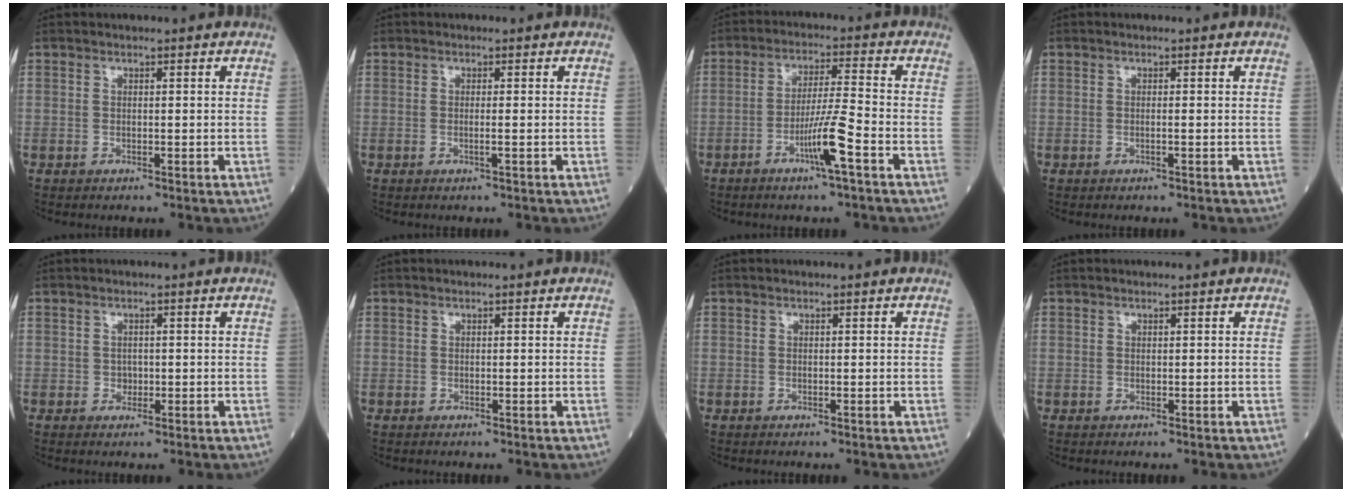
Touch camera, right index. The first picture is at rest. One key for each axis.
{"total": 1.2, "fx": -0.3, "fy": -0.3, "fz": 1.1, "tx": -0.023, "ty": -0.002, "tz": -0.007}
{"total": 7.5, "fx": -3.5, "fy": -0.7, "fz": 6.6, "tx": -0.128, "ty": -0.004, "tz": -0.066}
{"total": 0.7, "fx": -0.2, "fy": -0.2, "fz": 0.7, "tx": -0.014, "ty": 0.000, "tz": -0.004}
{"total": 1.1, "fx": -0.2, "fy": 0.8, "fz": 0.6, "tx": -0.009, "ty": 0.001, "tz": -0.001}
{"total": 0.0}
{"total": 0.0}
{"total": 0.0}